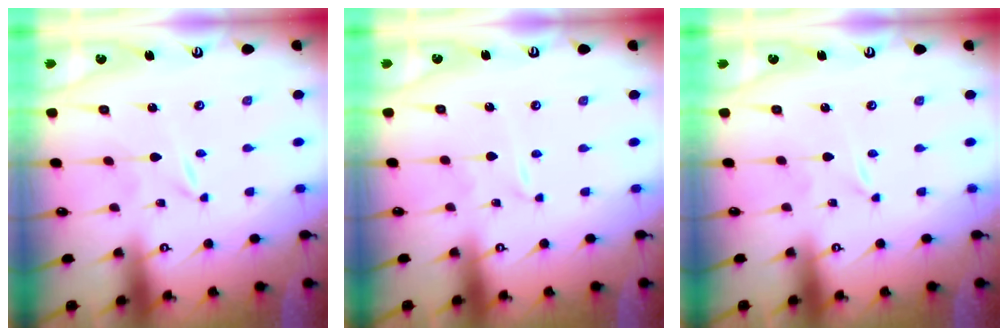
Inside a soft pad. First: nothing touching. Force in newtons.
{"total": 0.0}
{"total": 0.0}